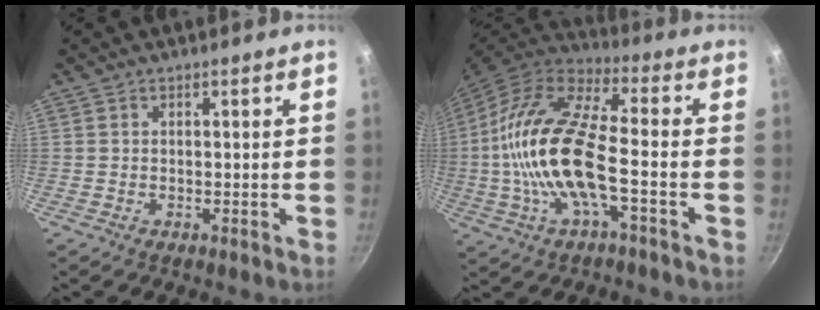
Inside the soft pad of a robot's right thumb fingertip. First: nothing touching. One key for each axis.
{"total": 19.8, "fx": -2.9, "fy": 7.5, "fz": 18.0, "tx": -0.356, "ty": 0.032, "tz": -0.070}